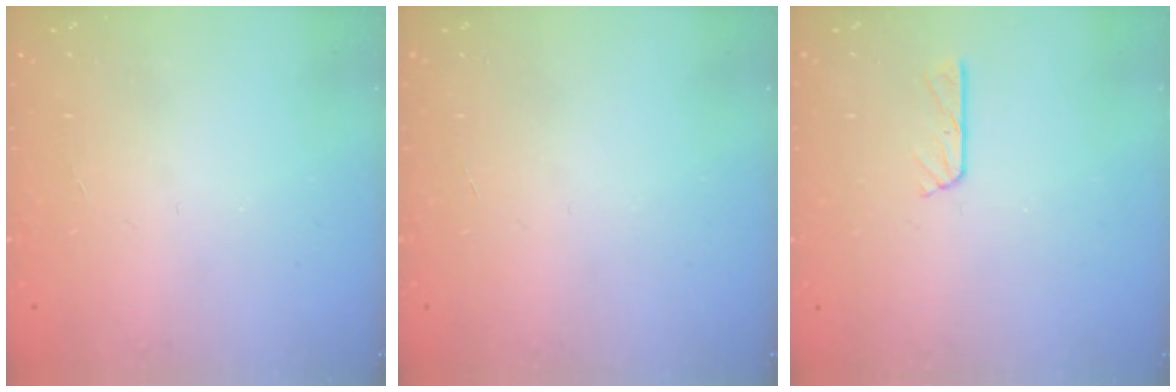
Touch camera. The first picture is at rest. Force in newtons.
{"total": 0.0}
{"total": 3.6, "press": 3.6, "slide": 0.2}